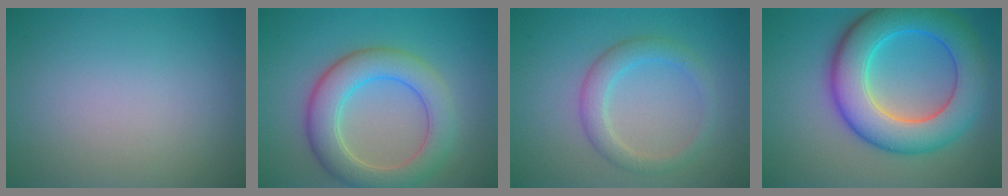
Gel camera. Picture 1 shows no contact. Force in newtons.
{"total": 6.2, "press": 6.2, "slide": 0.3}
{"total": 2.8, "press": 2.8, "slide": 0.1}
{"total": 9.7, "press": 9.7, "slide": 0.3}